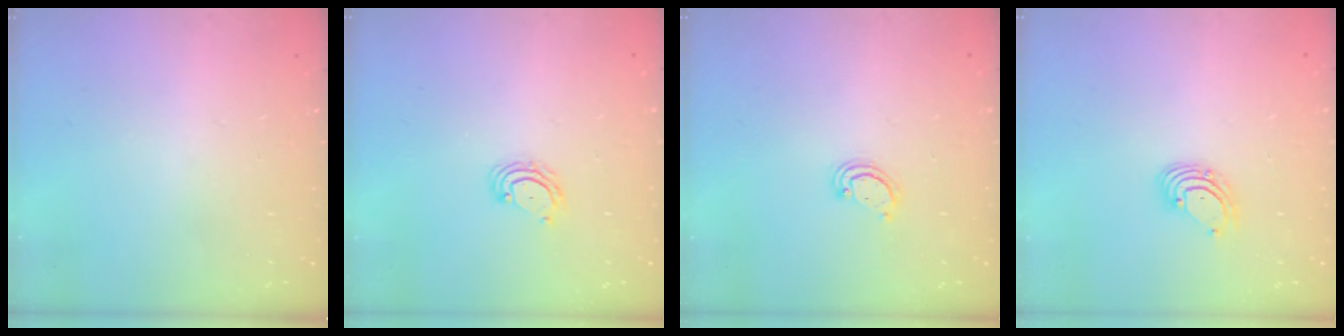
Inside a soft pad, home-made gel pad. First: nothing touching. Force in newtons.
{"total": 4.1, "press": 4.1, "slide": 0.4}
{"total": 2.3, "press": 2.3, "slide": 0.3}
{"total": 2.7, "press": 2.7, "slide": 0.3}